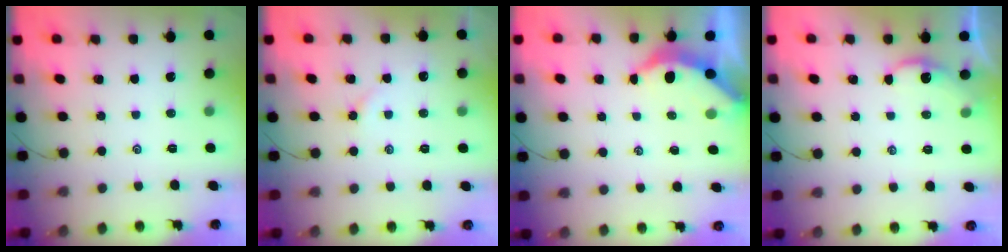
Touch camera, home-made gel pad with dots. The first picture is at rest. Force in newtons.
{"total": 1.7, "press": 1.6, "slide": 0.4}
{"total": 3.5, "press": 3.5, "slide": 0.4}
{"total": 1.3, "press": 1.3, "slide": 0.2}